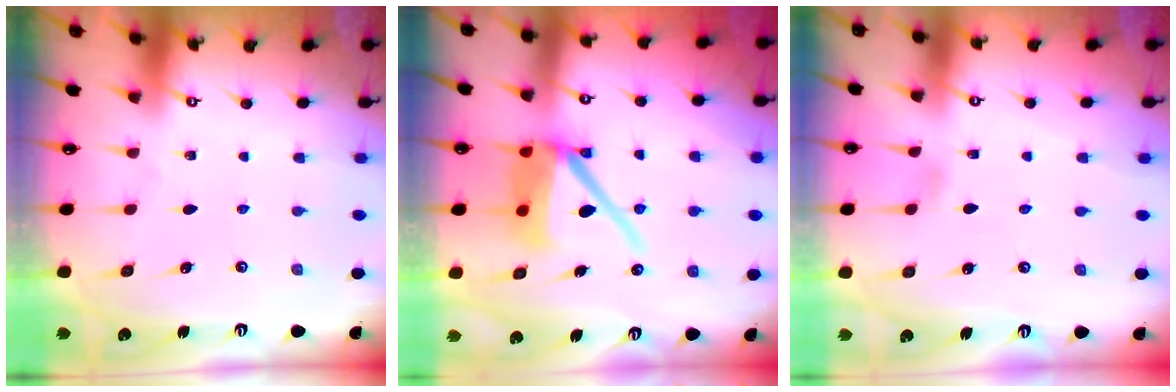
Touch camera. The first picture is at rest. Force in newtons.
{"total": 11.8, "press": 11.7, "slide": 1.5}
{"total": 3.4, "press": 3.4, "slide": 0.5}